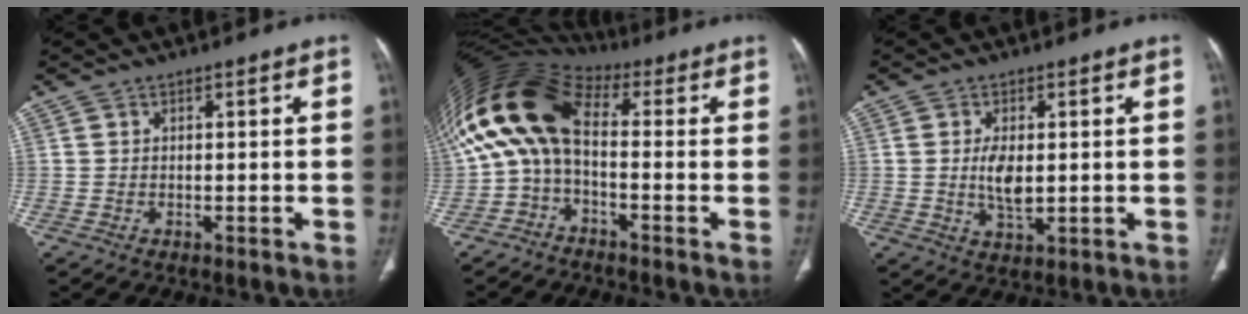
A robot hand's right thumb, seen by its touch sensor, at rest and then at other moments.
{"total": 14.0, "force": [0.2, 7.4, 11.9], "torque": [-0.234, 0.056, -0.009]}
{"total": 5.4, "force": [0.3, 2.6, 4.7], "torque": [-0.087, -0.010, 0.010]}